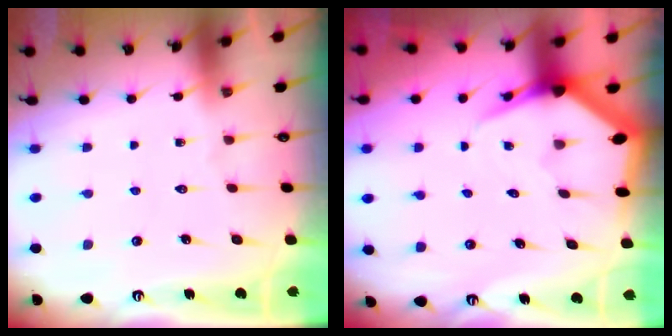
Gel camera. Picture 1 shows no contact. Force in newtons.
{"total": 5.3, "press": 5.3, "slide": 0.7}